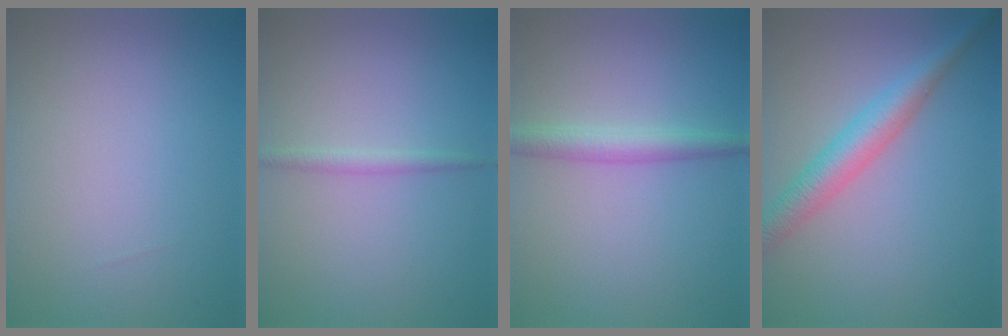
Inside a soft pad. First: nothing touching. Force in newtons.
{"total": 1.2, "press": 1.2, "slide": 0.1}
{"total": 2.6, "press": 2.6, "slide": 0.1}
{"total": 4.0, "press": 4.0, "slide": 0.1}